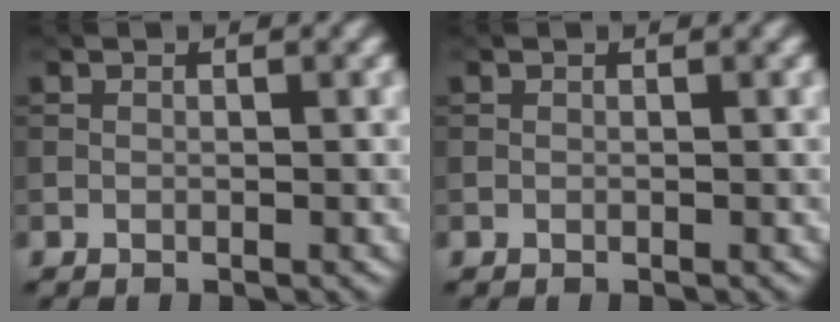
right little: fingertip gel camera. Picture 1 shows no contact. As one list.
[{"total": 0.0}]